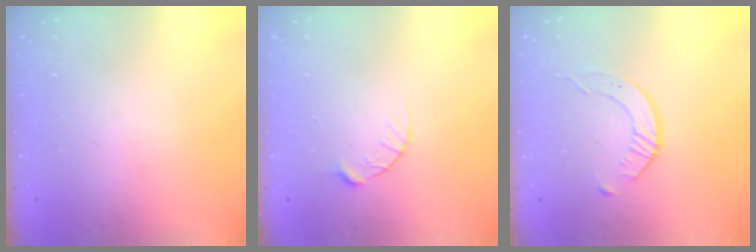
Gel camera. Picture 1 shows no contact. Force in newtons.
{"total": 4.7, "press": 4.7, "slide": 0.6}
{"total": 3.5, "press": 3.5, "slide": 0.5}